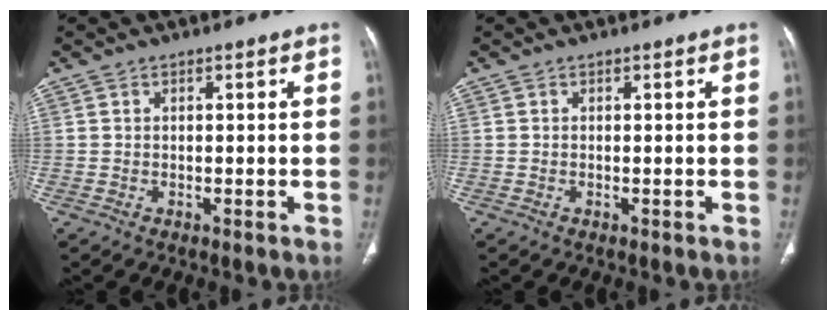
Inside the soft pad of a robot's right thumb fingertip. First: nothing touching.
{"total": 0.0}